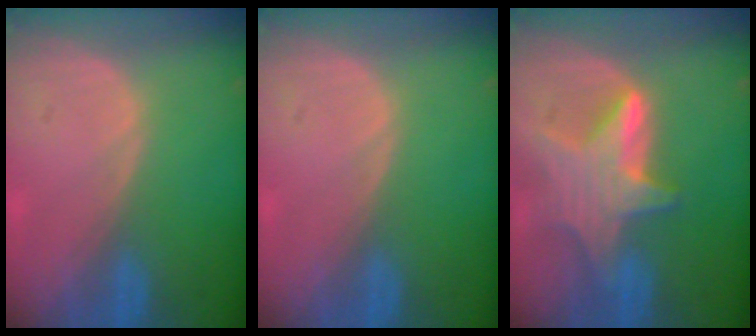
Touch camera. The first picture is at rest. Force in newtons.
{"total": 0.0}
{"total": 7.7, "press": 7.7, "slide": 0.4}